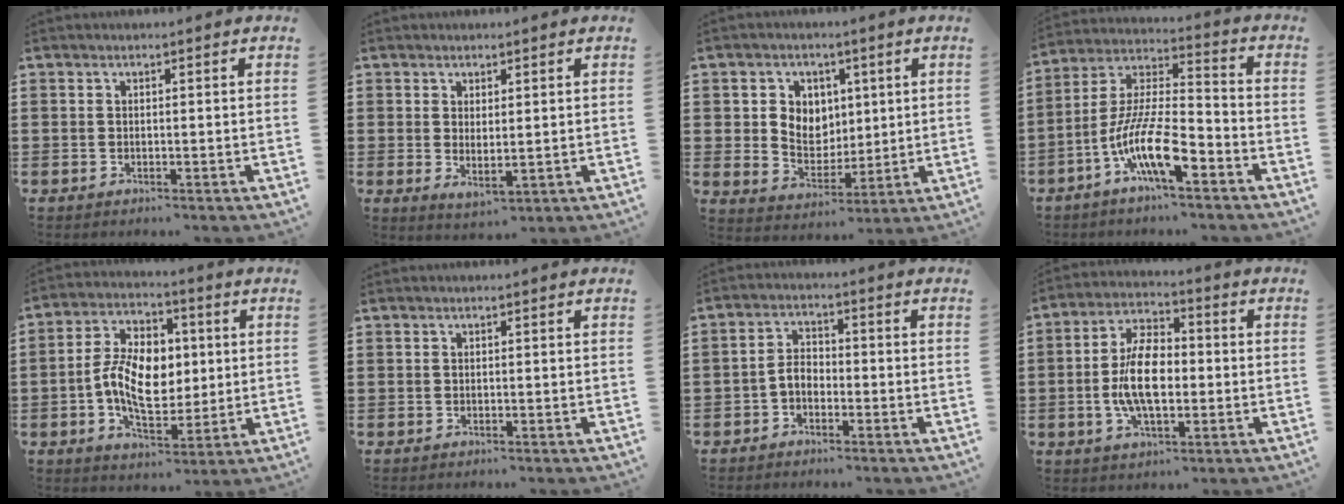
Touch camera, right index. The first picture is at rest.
{"total": 1.7, "force": [0.8, 0.6, 1.3], "torque": [-0.027, 0.002, 0.015]}
{"total": 5.9, "force": [1.8, 5.3, 1.6], "torque": [-0.050, 0.013, 0.031]}
{"total": 12.4, "force": [-6.9, 3.0, 9.8], "torque": [-0.220, -0.010, -0.136]}
{"total": 10.7, "force": [-0.2, 6.8, 8.3], "torque": [-0.177, 0.010, -0.008]}
{"total": 0.0}
{"total": 2.6, "force": [-1.0, 1.7, 1.7], "torque": [-0.042, 0.003, -0.023]}
{"total": 9.4, "force": [-1.0, 4.6, 8.0], "torque": [-0.170, 0.006, -0.023]}